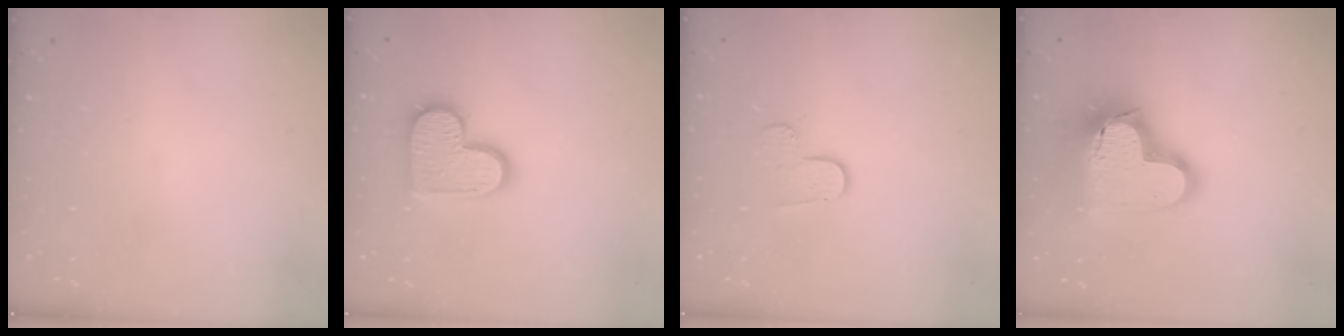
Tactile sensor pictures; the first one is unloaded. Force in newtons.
{"total": 13.4, "press": 13.4, "slide": 0.8}
{"total": 6.0, "press": 6.0, "slide": 0.5}
{"total": 19.2, "press": 19.2, "slide": 1.6}